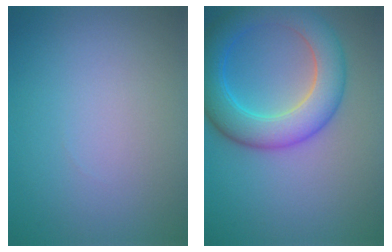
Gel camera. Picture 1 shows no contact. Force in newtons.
{"total": 7.3, "press": 7.3, "slide": 0.1}